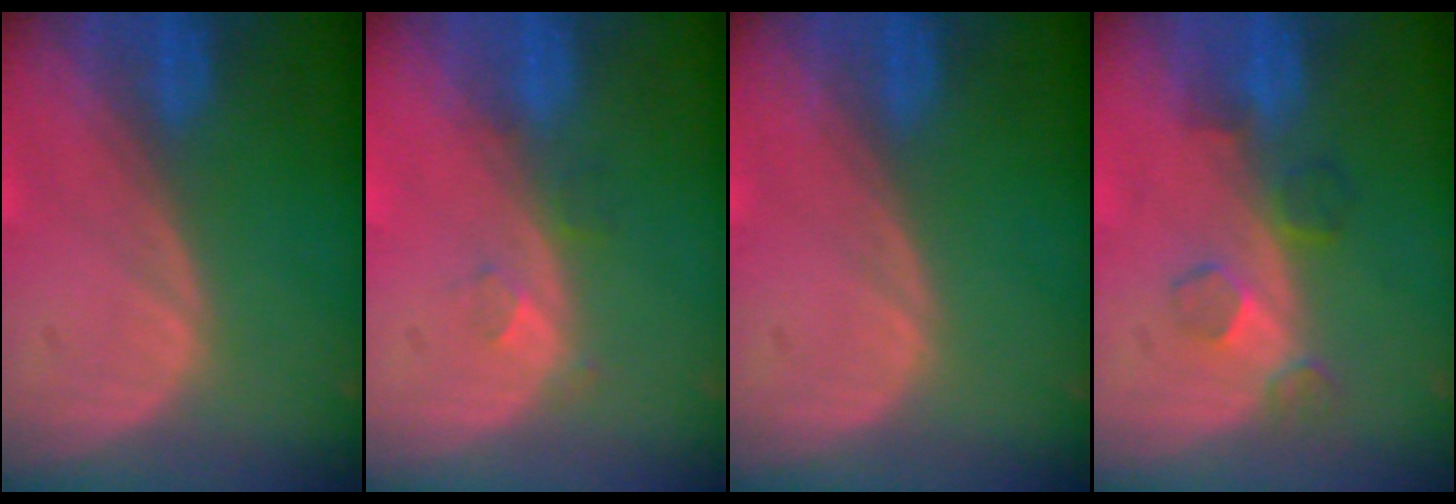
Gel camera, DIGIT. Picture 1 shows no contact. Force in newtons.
{"total": 2.3, "press": 2.0, "slide": 1.1}
{"total": 0.0}
{"total": 4.3, "press": 3.9, "slide": 1.7}